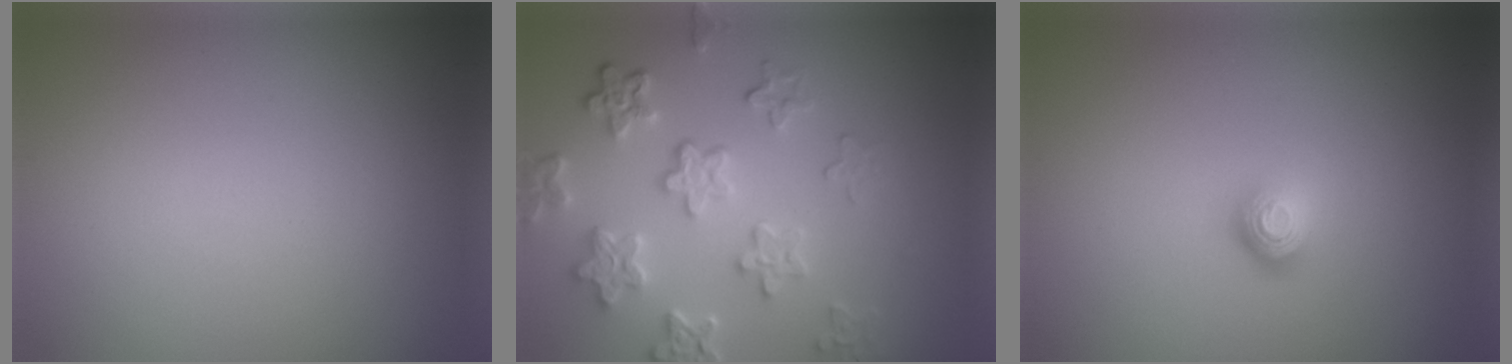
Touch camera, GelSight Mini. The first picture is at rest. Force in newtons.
{"total": 6.1, "press": 4.5, "slide": 4.1}
{"total": 1.8, "press": 1.2, "slide": 1.4}